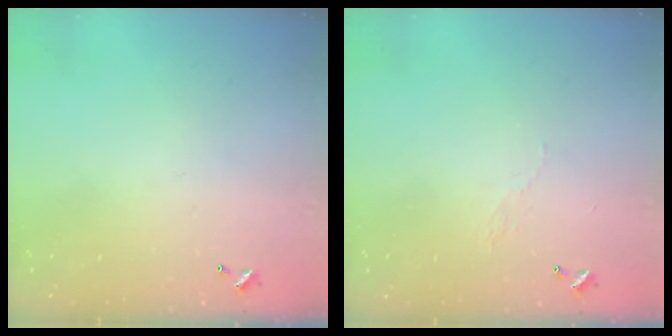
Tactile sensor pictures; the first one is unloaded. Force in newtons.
{"total": 2.9, "press": 2.9, "slide": 0.5}